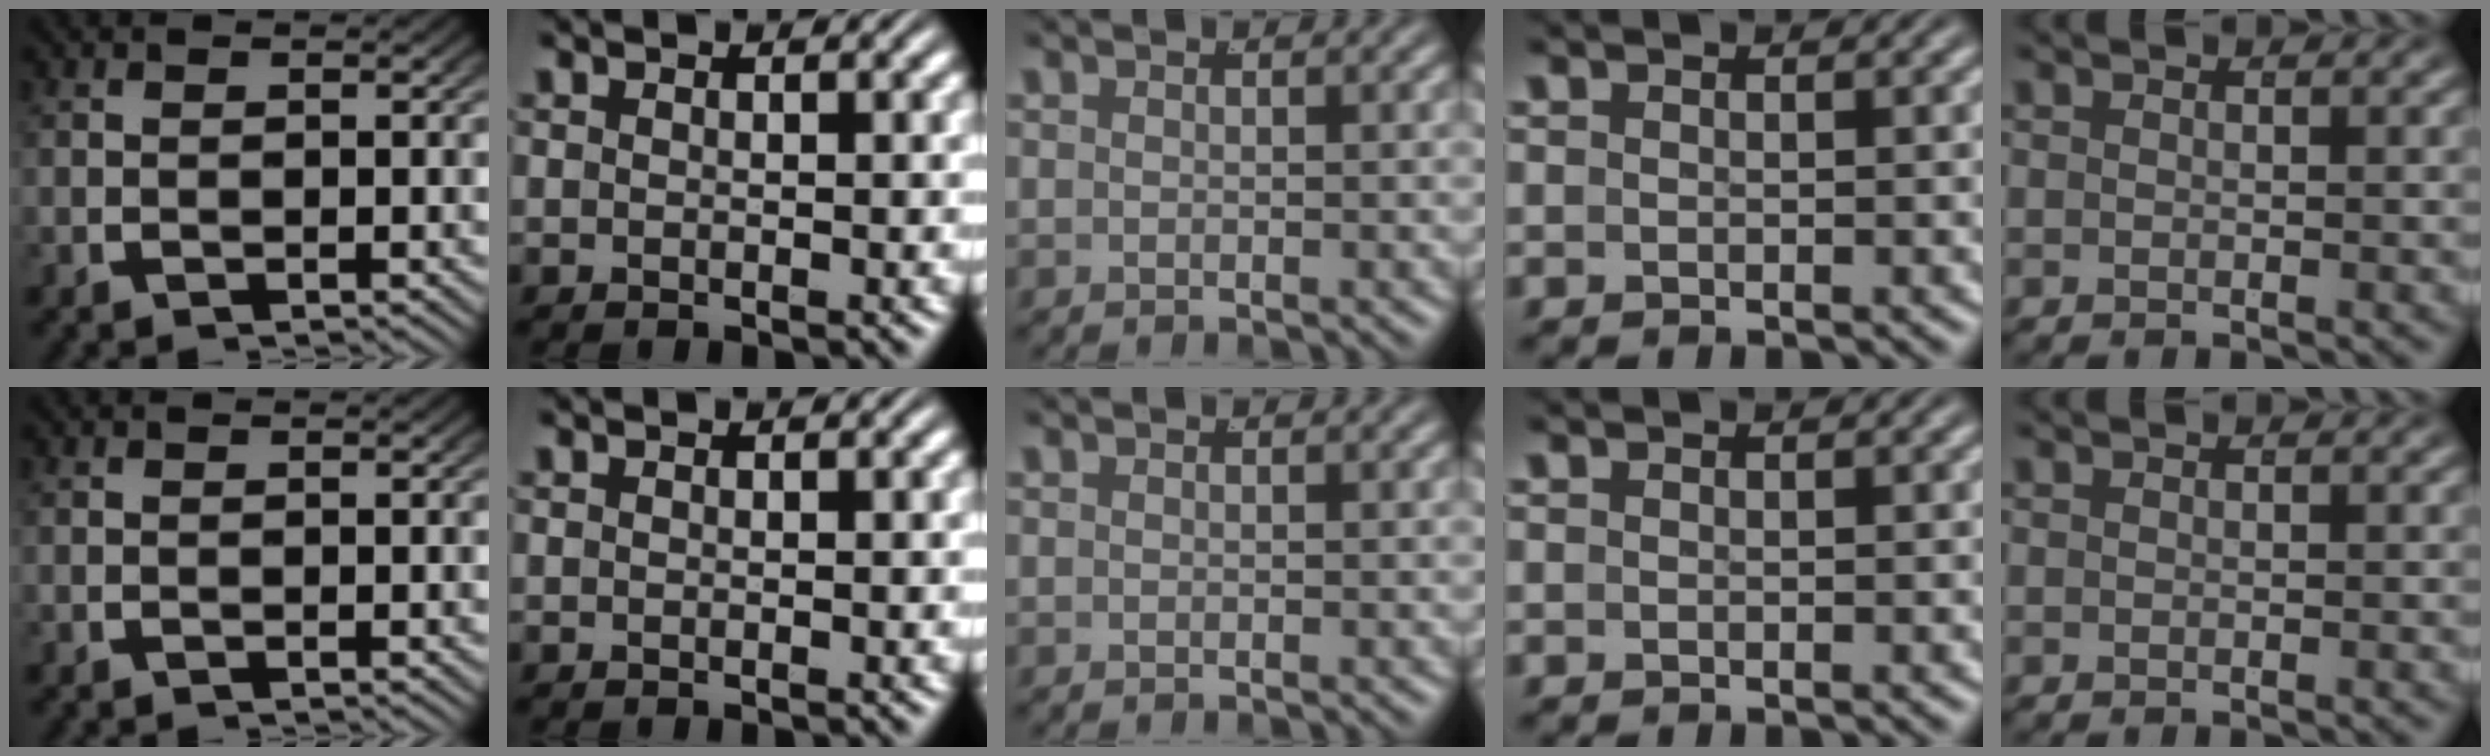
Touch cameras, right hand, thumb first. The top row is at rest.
{}